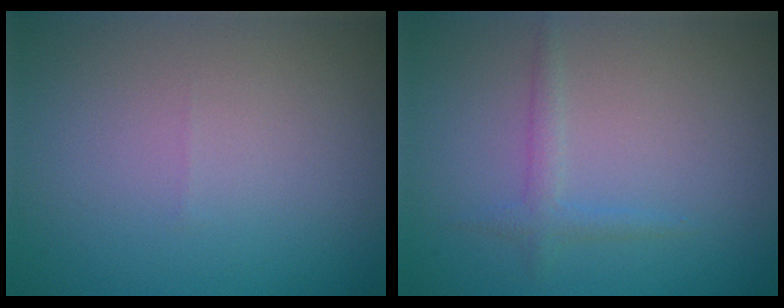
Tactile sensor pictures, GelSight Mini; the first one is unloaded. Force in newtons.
{"total": 1.3, "press": 1.3, "slide": 0.1}